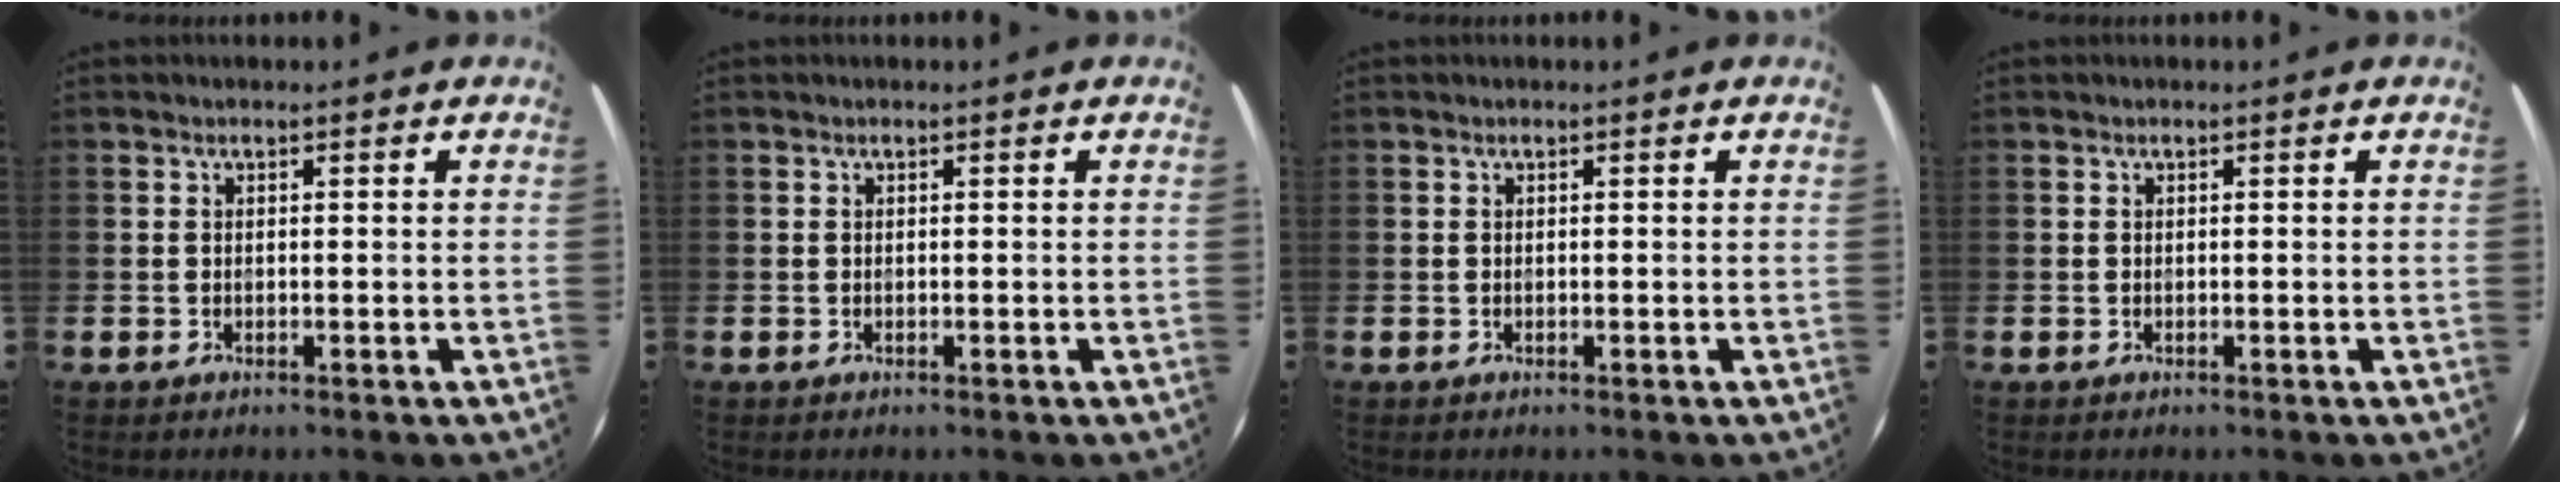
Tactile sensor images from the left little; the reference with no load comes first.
{"total": 0.0}
{"total": 0.0}
{"total": 0.0}